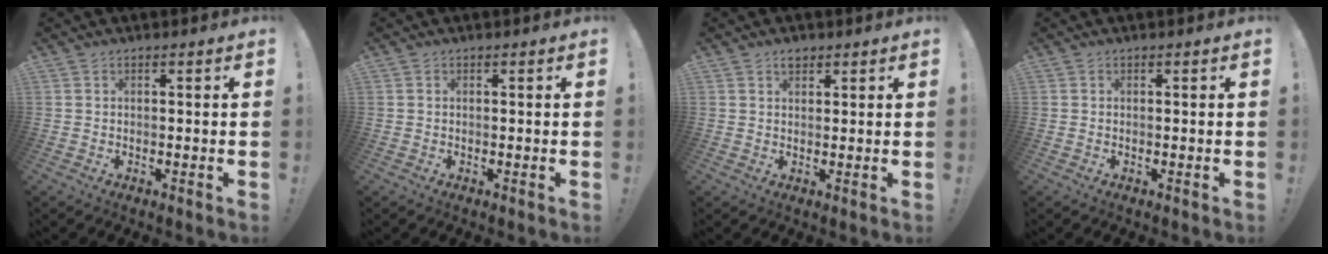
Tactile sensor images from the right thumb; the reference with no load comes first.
{"total": 0.0}
{"total": 2.4, "force": [1.6, 1.5, 0.9], "torque": [-0.009, -0.005, 0.028]}
{"total": 0.0}